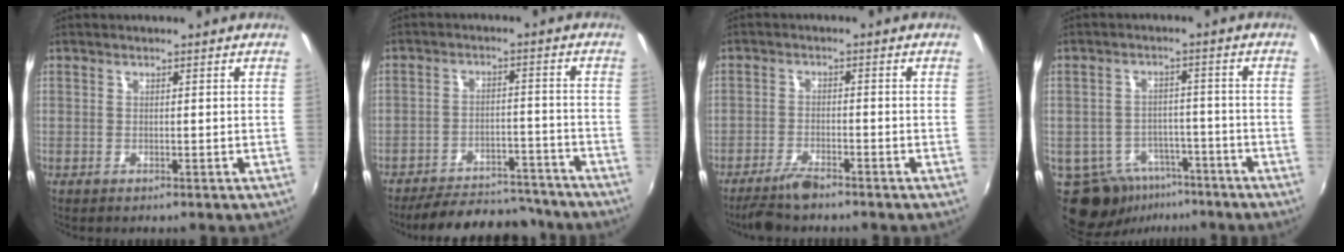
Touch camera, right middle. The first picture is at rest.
{"total": 16.8, "force": [-15.0, 5.3, 5.6], "torque": [-0.119, 0.020, -0.192]}
{"total": 5.1, "force": [-4.3, 0.9, 2.5], "torque": [-0.070, -0.009, -0.083]}
{"total": 11.1, "force": [-7.2, 7.4, 4.0], "torque": [-0.090, 0.007, -0.094]}